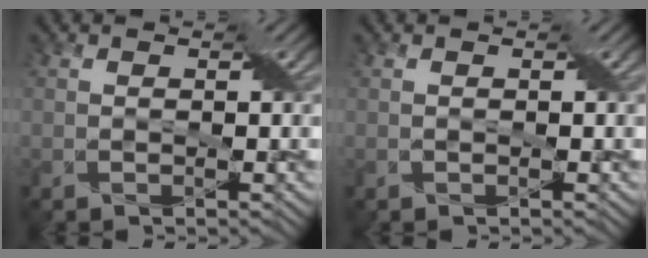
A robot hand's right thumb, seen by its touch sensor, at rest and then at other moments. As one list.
[{"total": 0.0}]